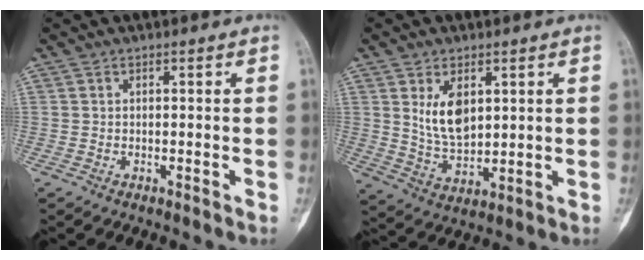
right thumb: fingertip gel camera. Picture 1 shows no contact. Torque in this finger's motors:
{"motor_torque": [-0.33, 0.25, 0.54, 0.57, 0.04]}